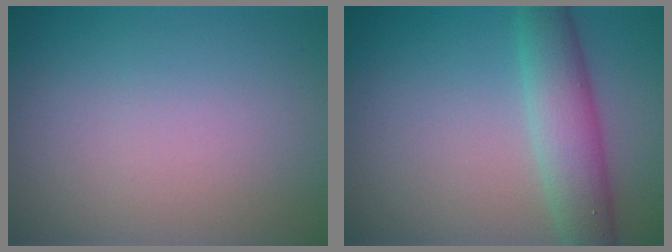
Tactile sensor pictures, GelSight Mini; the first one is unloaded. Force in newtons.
{"total": 5.5, "press": 5.5, "slide": 0.1}